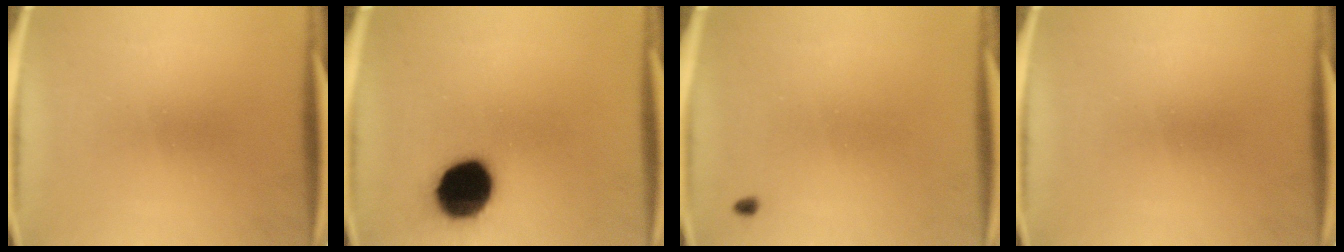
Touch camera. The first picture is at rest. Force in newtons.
{"total": 16.6}
{"total": 0.6}
{"total": 0.0}